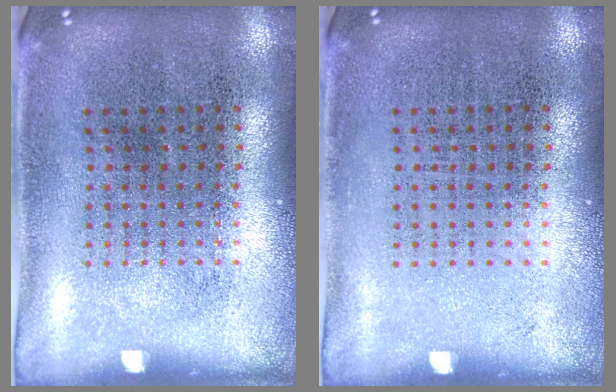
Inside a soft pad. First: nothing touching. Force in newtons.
{"total": 0.0}